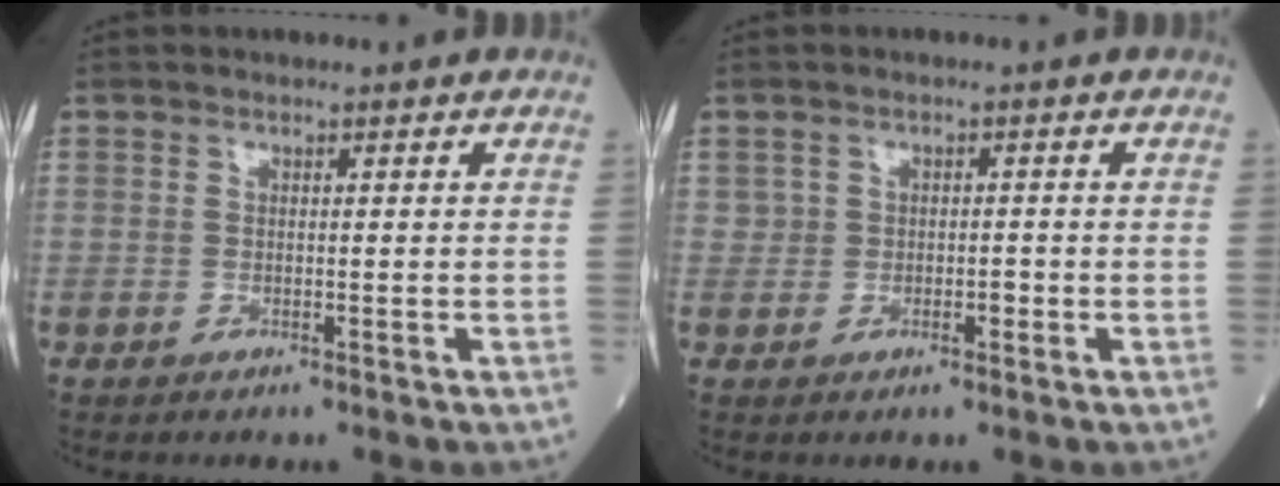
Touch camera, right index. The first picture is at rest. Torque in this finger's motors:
{"motor_torque": [-0.18, -0.03, -0.03, -0.02]}